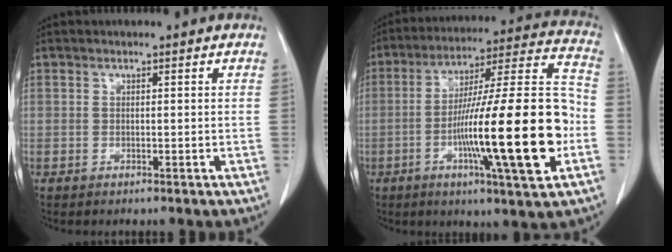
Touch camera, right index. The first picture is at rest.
{"total": 23.1, "force": [-5.9, 1.3, 22.3], "torque": [-0.341, -0.002, -0.095]}